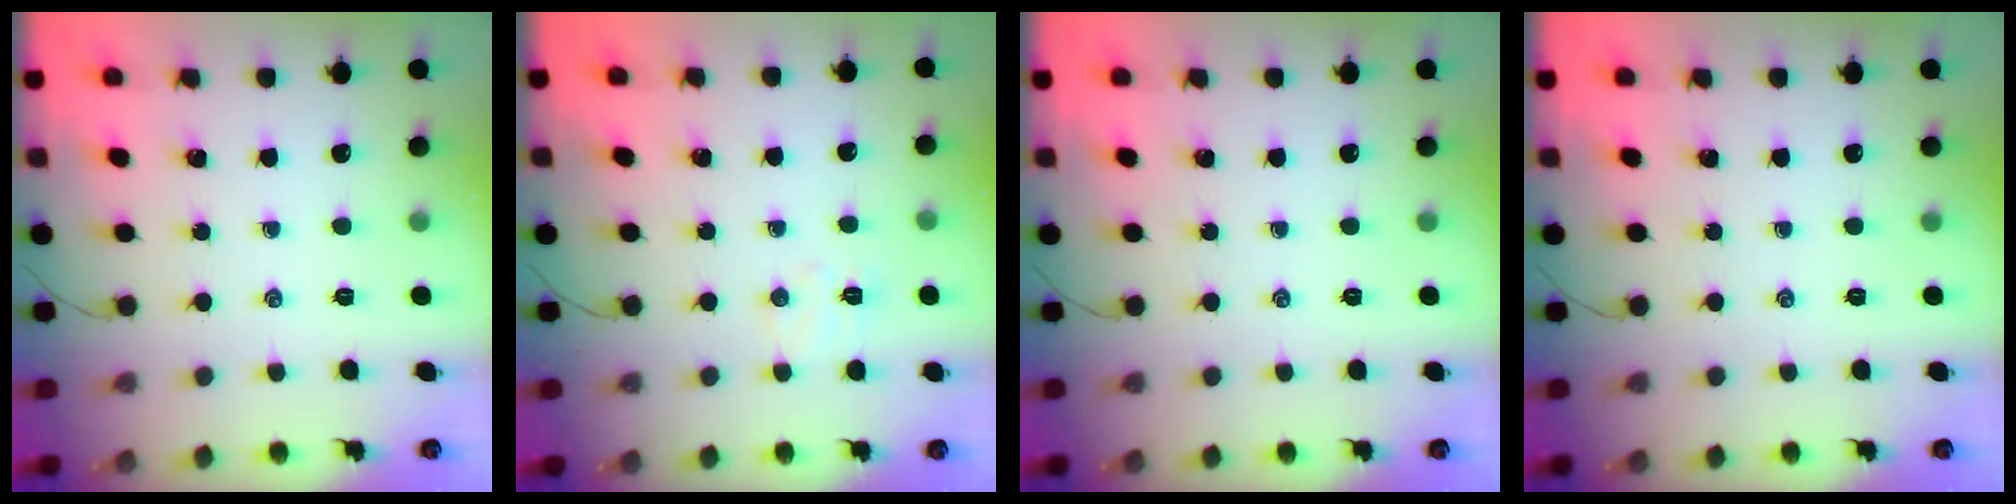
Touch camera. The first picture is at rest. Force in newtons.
{"total": 4.5, "press": 4.4, "slide": 1.0}
{"total": 0.0}
{"total": 0.0}